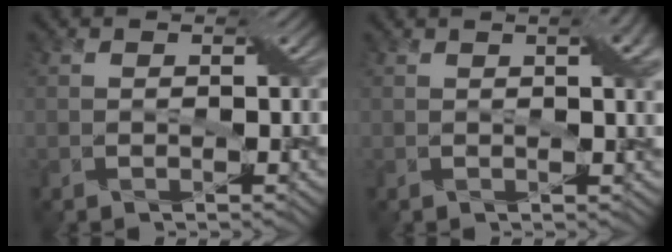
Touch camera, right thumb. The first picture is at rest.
{"total": 4.5, "force": [1.6, 1.2, 4.0], "torque": [-0.052, 0.012, 0.018]}